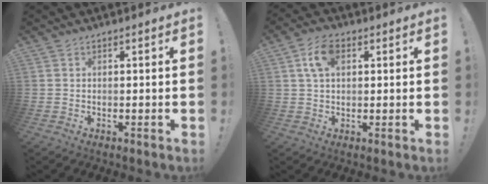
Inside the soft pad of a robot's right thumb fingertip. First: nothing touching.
{"total": 7.6, "force": [2.5, 4.5, 5.6], "torque": [-0.098, 0.009, 0.047]}